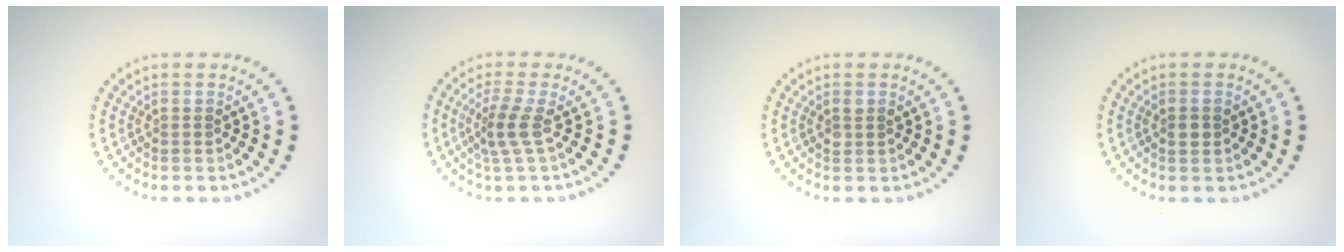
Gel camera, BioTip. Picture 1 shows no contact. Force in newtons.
{"total": 2.4, "press": 1.8, "slide": 1.5}
{"total": 1.0, "press": 1.0, "slide": 0.3}
{"total": 1.0, "press": 1.0, "slide": 0.1}